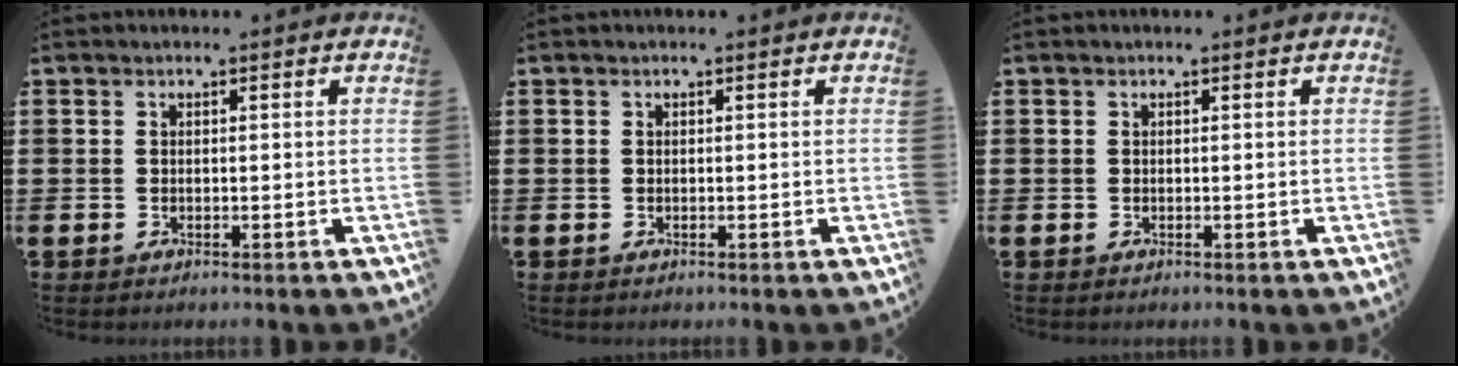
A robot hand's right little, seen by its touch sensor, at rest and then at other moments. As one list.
[{"total": 0.0}, {"total": 0.0}]